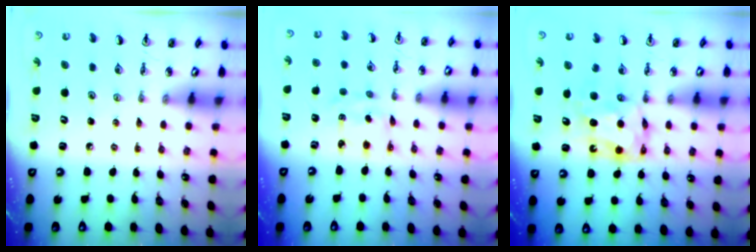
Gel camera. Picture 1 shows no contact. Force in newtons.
{"total": 2.3, "press": 2.3, "slide": 0.4}
{"total": 6.6, "press": 6.6, "slide": 0.4}